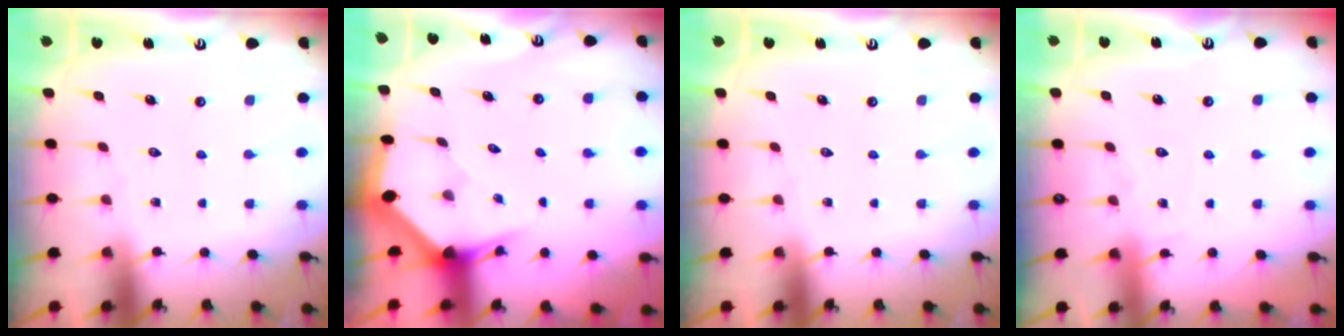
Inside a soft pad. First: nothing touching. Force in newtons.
{"total": 2.8, "press": 2.8, "slide": 0.1}
{"total": 0.0}
{"total": 5.8, "press": 5.7, "slide": 0.7}